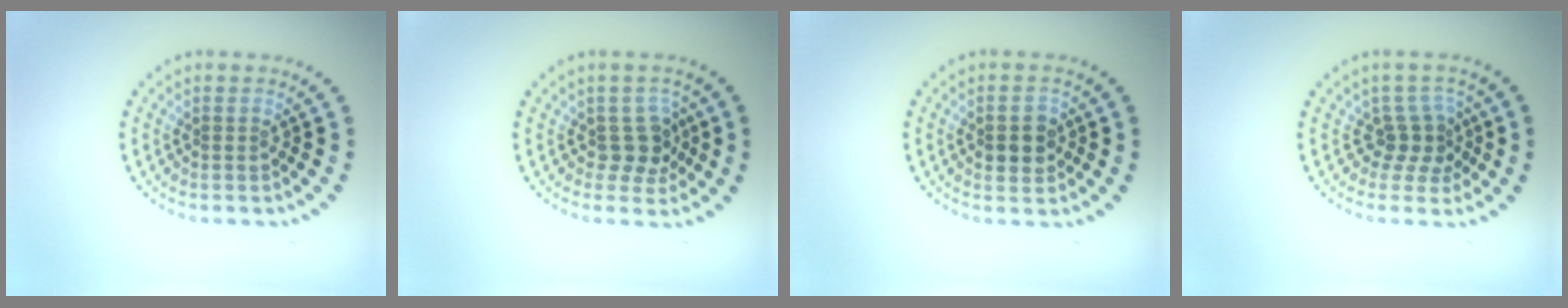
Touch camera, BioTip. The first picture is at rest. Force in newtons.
{"total": 2.5, "press": 2.0, "slide": 1.4}
{"total": 2.3, "press": 2.3, "slide": 0.3}
{"total": 2.7, "press": 1.9, "slide": 1.9}